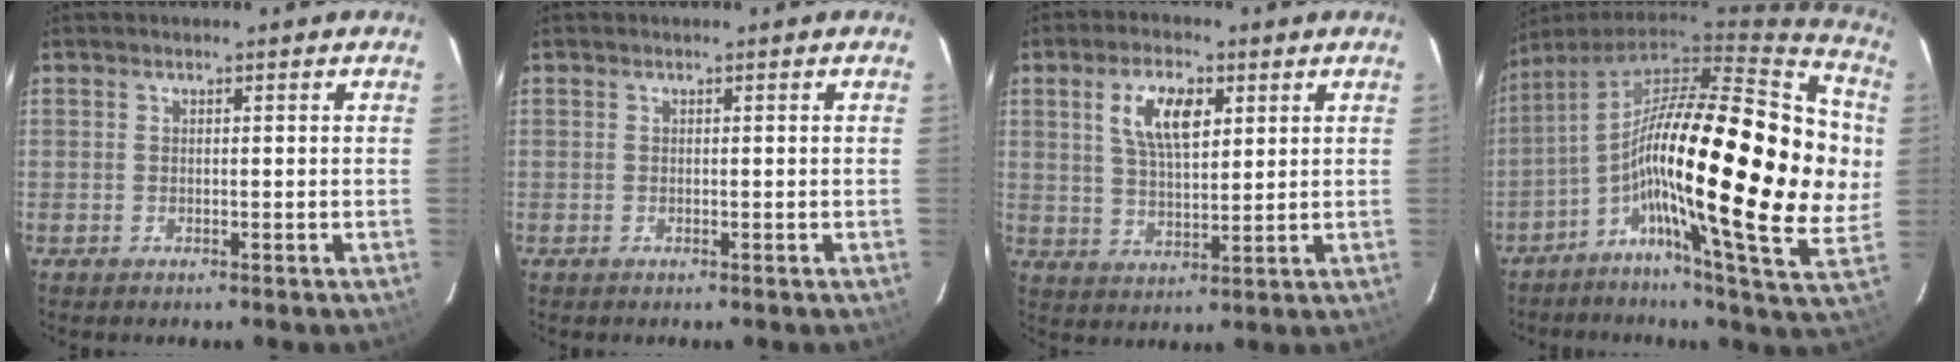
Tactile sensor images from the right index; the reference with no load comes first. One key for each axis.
{"total": 0.0}
{"total": 8.6, "fx": 3.4, "fy": 3.8, "fz": 6.9, "tx": -0.132, "ty": 0.011, "tz": 0.065}
{"total": 30.4, "fx": 1.8, "fy": 7.0, "fz": 29.5, "tx": -0.448, "ty": 0.002, "tz": 0.008}